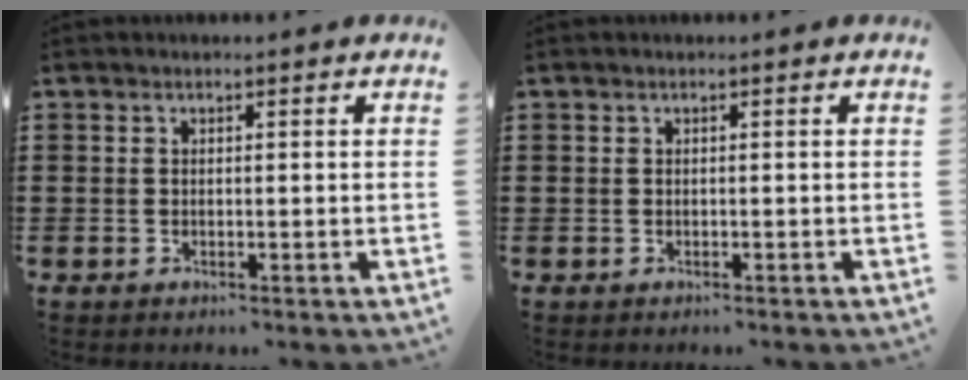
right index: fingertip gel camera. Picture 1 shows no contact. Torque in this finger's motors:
{"motor_torque": [-1.15, 0.99, -1.05, -0.18]}